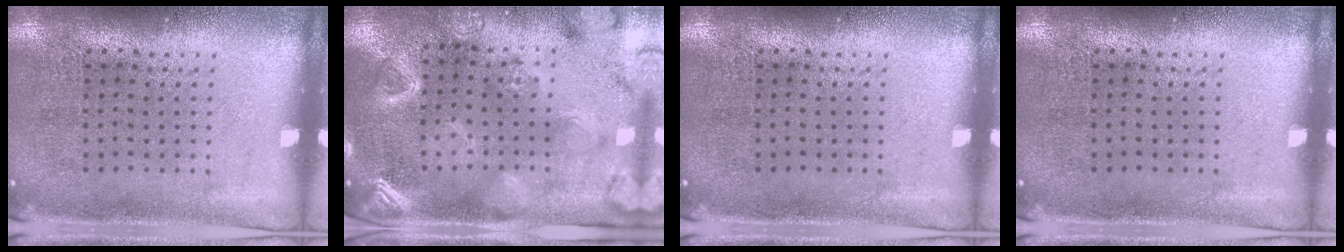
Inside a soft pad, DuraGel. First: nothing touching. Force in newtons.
{"total": 3.3, "press": 3.1, "slide": 1.0}
{"total": 0.0}
{"total": 0.0}